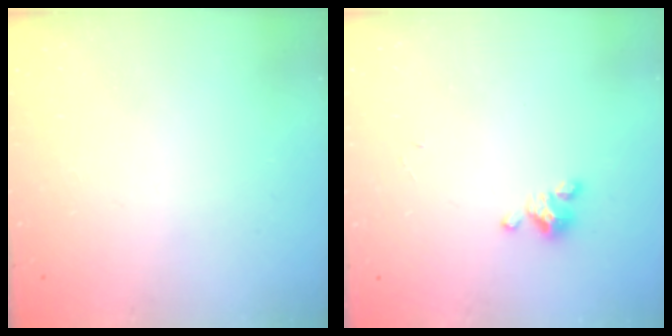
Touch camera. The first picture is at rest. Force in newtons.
{"total": 2.3, "press": 2.2, "slide": 0.4}